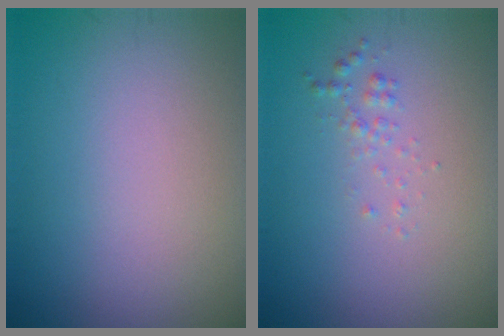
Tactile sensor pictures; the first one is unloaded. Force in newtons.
{"total": 0.9, "press": 0.9, "slide": 0.0}